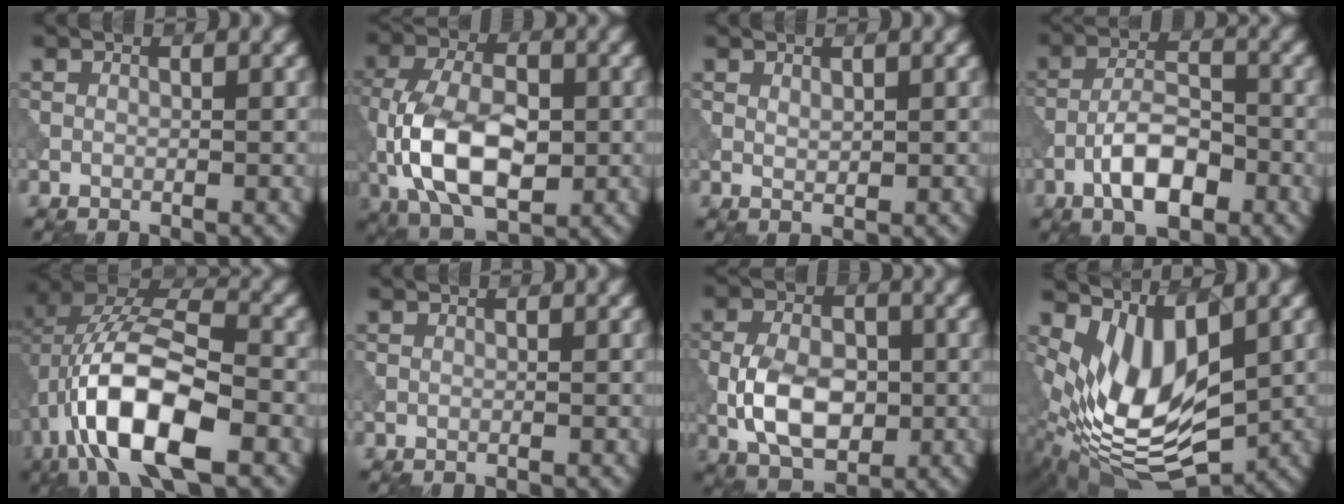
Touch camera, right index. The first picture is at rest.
{"total": 10.4, "force": [-2.1, 5.8, 8.4], "torque": [-0.172, -0.002, -0.046]}
{"total": 0.7, "force": [0.5, 0.3, 0.4], "torque": [-0.011, -0.002, 0.013]}
{"total": 5.9, "force": [-2.8, 2.4, 4.6], "torque": [-0.078, 0.008, -0.054]}
{"total": 12.6, "force": [-4.1, 5.5, 10.5], "torque": [-0.204, 0.009, -0.077]}
{"total": 0.0}
{"total": 6.6, "force": [-1.3, 4.1, 5.1], "torque": [-0.098, -0.001, -0.028]}
{"total": 10.0, "force": [0.8, 5.1, 8.5], "torque": [-0.170, -0.018, 0.018]}